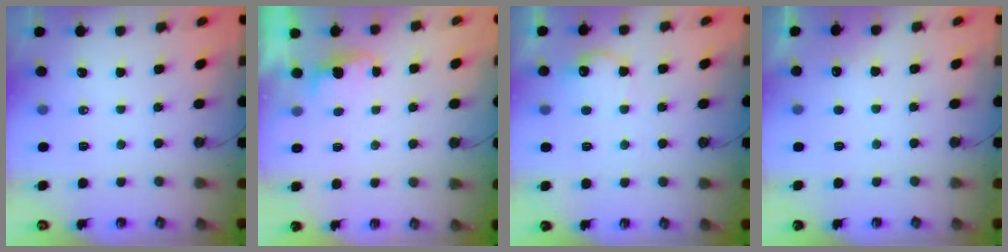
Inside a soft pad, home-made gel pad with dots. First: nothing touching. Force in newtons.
{"total": 0.7, "press": 0.0, "slide": 0.7}
{"total": 10.5, "press": 10.5, "slide": 0.3}
{"total": 4.0, "press": 3.8, "slide": 1.2}